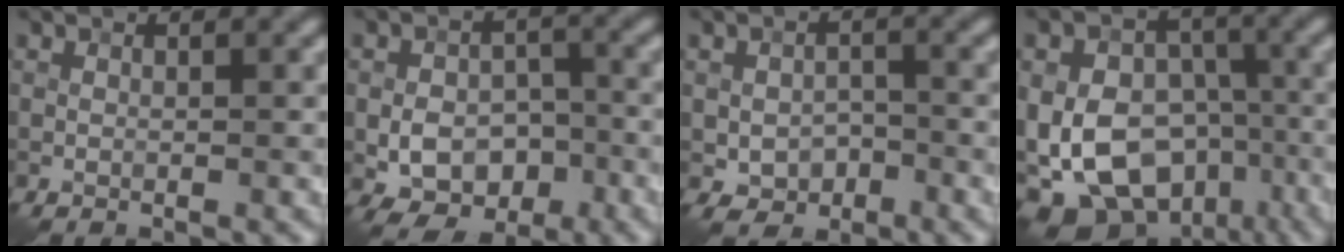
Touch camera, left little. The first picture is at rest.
{"total": 5.5, "force": [-1.8, 3.8, 3.6], "torque": [-0.055, -0.001, -0.033]}
{"total": 3.1, "force": [-1.2, 2.2, 1.9], "torque": [-0.037, -0.003, -0.019]}
{"total": 16.8, "force": [-5.4, 12.1, 10.3], "torque": [-0.195, -0.017, -0.086]}